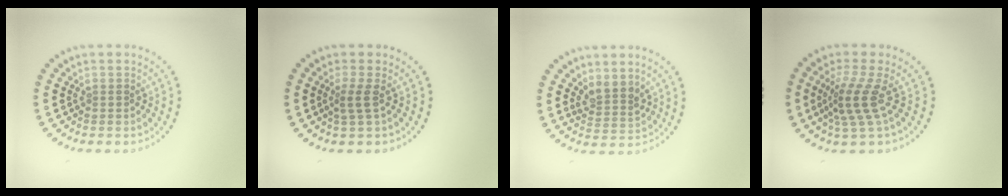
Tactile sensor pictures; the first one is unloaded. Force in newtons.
{"total": 1.8, "press": 1.3, "slide": 1.3}
{"total": 2.4, "press": 1.9, "slide": 1.5}
{"total": 3.5, "press": 2.5, "slide": 2.5}